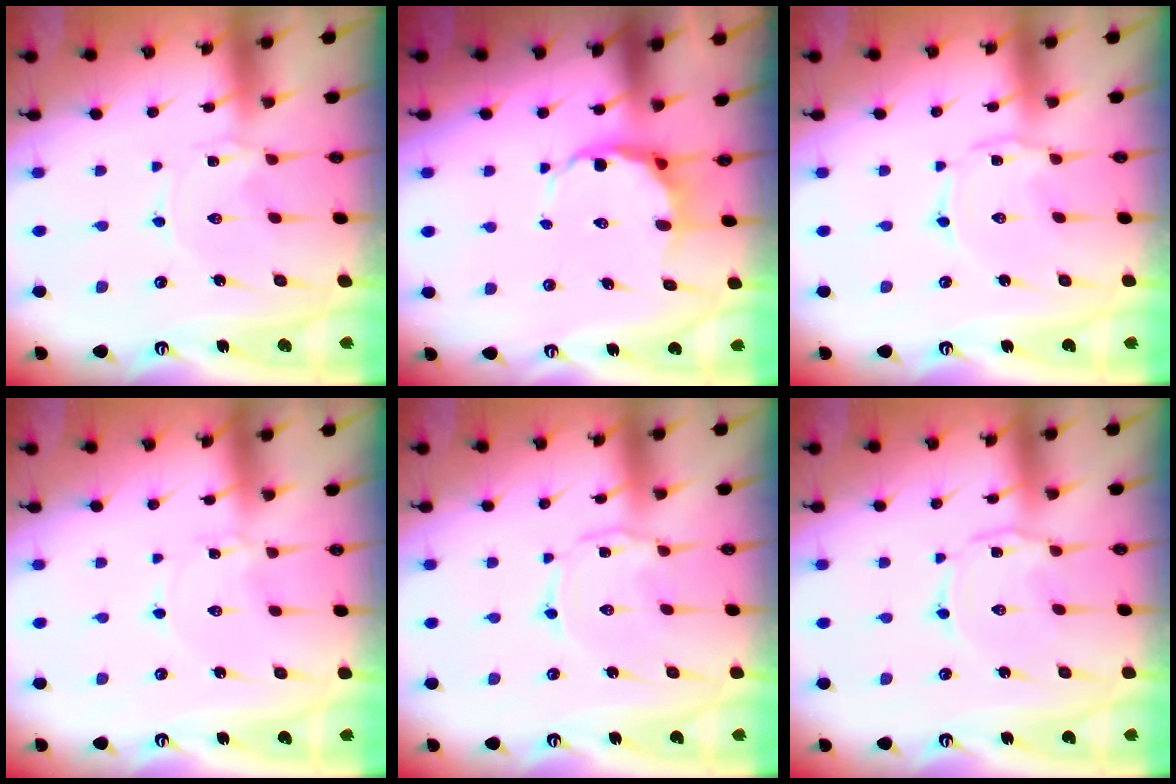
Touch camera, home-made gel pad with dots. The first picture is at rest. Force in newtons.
{"total": 6.5, "press": 6.3, "slide": 1.6}
{"total": 1.5, "press": 1.5, "slide": 0.3}
{"total": 0.8, "press": 0.8, "slide": 0.1}
{"total": 1.7, "press": 1.7, "slide": 0.4}
{"total": 1.7, "press": 1.7, "slide": 0.4}